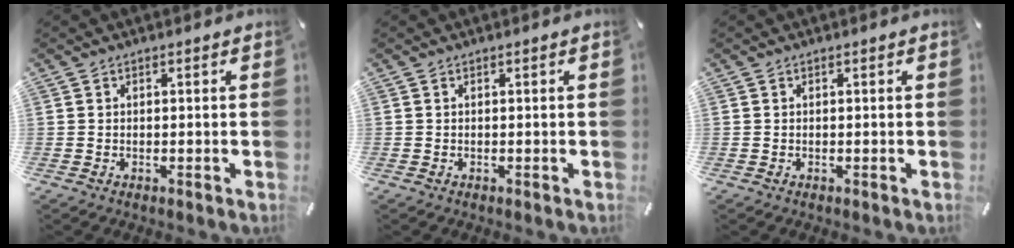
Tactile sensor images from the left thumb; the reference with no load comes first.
{"total": 0.0}
{"total": 0.0}